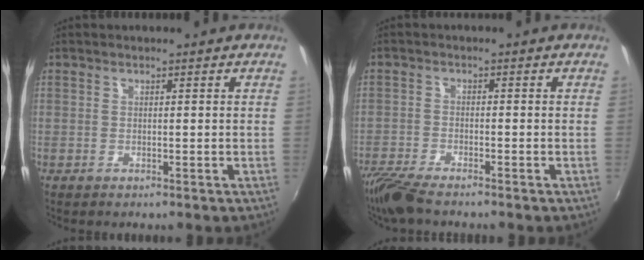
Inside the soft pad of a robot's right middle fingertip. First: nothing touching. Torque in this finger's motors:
{"motor_torque": [0.29, -0.29, 0.15, 0.07]}